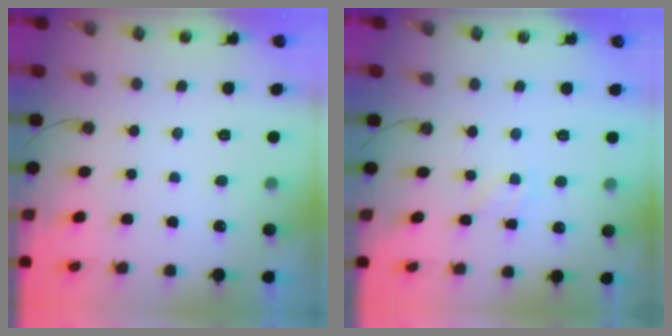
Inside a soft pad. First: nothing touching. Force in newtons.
{"total": 2.3, "press": 2.2, "slide": 0.4}